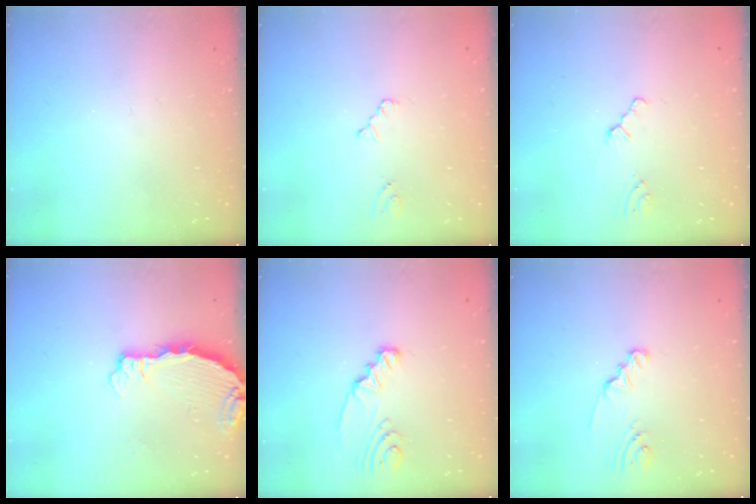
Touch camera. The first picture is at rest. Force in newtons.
{"total": 2.2, "press": 2.2, "slide": 0.4}
{"total": 0.0}
{"total": 3.7, "press": 3.7, "slide": 0.3}
{"total": 2.7, "press": 2.6, "slide": 0.3}
{"total": 2.3, "press": 2.3, "slide": 0.2}